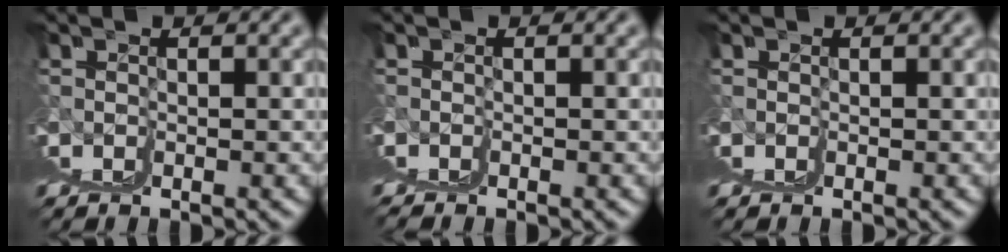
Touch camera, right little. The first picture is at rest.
{"total": 0.9, "force": [0.4, -0.1, 0.8], "torque": [-0.010, 0.004, 0.008]}
{"total": 0.0}